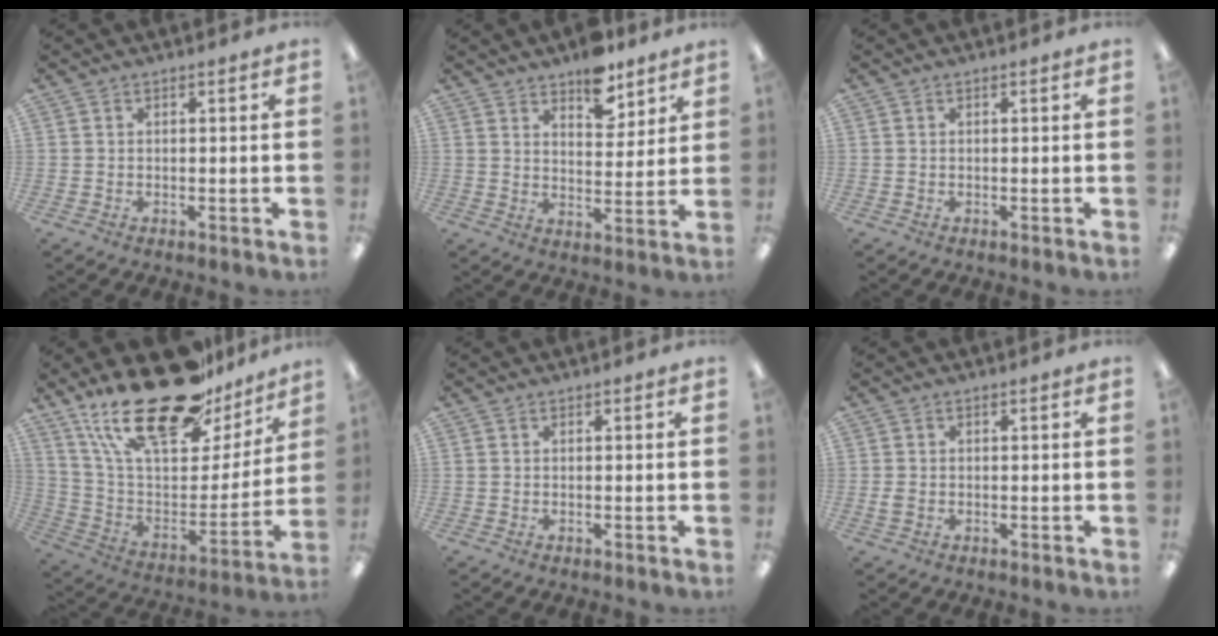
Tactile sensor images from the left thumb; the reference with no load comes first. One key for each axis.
{"total": 9.1, "fx": 7.0, "fy": 4.3, "fz": 3.9, "tx": -0.034, "ty": -0.044, "tz": 0.119}
{"total": 0.0}
{"total": 28.5, "fx": 19.9, "fy": 11.5, "fz": 16.8, "tx": -0.292, "ty": -0.116, "tz": 0.345}
{"total": 0.0}
{"total": 1.6, "fx": -0.2, "fy": 1.1, "fz": 1.2, "tx": -0.021, "ty": 0.003, "tz": -0.004}